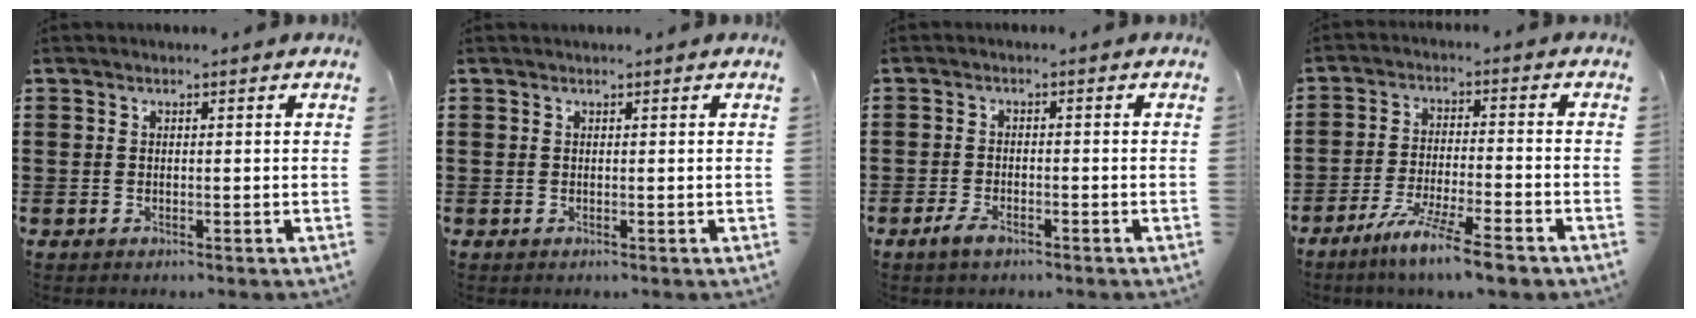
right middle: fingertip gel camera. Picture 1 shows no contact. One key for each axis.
{"total": 0.0}
{"total": 2.3, "fx": -1.5, "fy": 0.9, "fz": 1.6, "tx": -0.044, "ty": -0.006, "tz": -0.031}
{"total": 7.3, "fx": -5.8, "fy": 0.1, "fz": 4.5, "tx": -0.088, "ty": -0.013, "tz": -0.106}